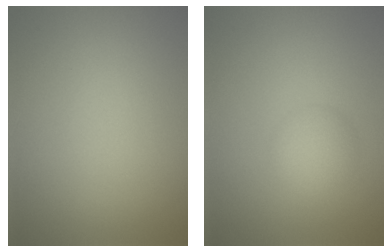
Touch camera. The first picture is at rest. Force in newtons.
{"total": 2.5, "press": 2.5, "slide": 0.1}